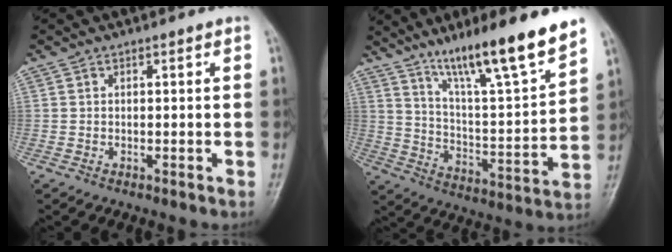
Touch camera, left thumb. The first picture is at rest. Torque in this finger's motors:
{"motor_torque": [2.06, 1.64, 1.44, -1.33, 0.24]}